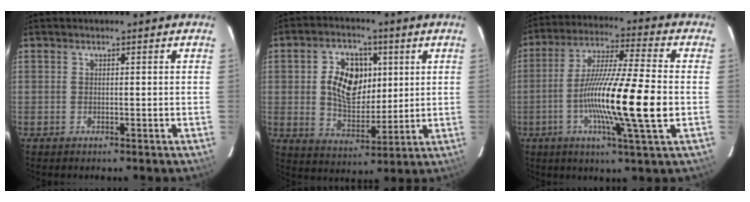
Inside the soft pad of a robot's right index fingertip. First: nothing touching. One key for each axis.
{"total": 11.5, "fx": 2.4, "fy": 7.3, "fz": 8.6, "tx": -0.155, "ty": 0.015, "tz": 0.048}
{"total": 16.8, "fx": -3.6, "fy": 0.0, "fz": 16.4, "tx": -0.297, "ty": -0.008, "tz": -0.072}